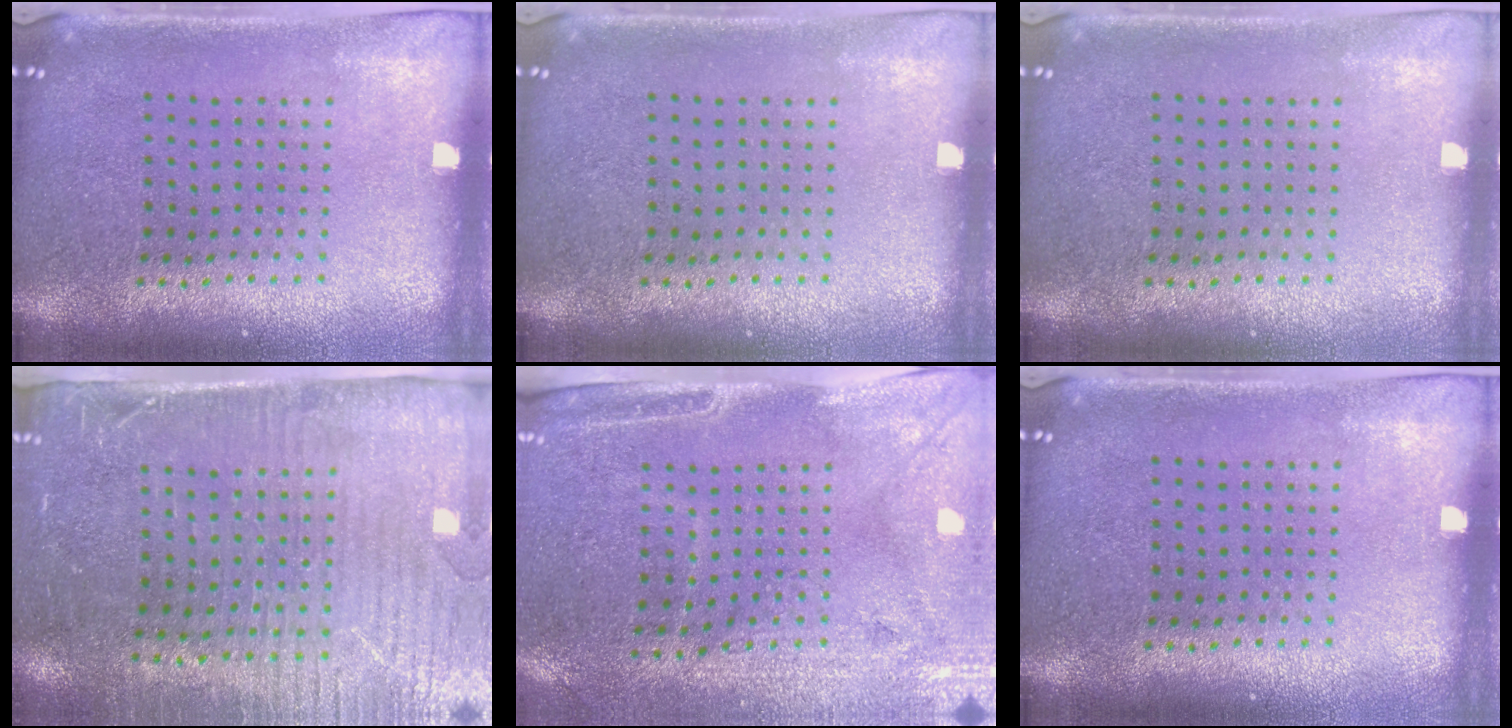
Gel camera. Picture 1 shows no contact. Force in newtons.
{"total": 0.0}
{"total": 0.0}
{"total": 3.5, "press": 3.2, "slide": 1.5}
{"total": 3.0, "press": 2.6, "slide": 1.5}
{"total": 0.0}